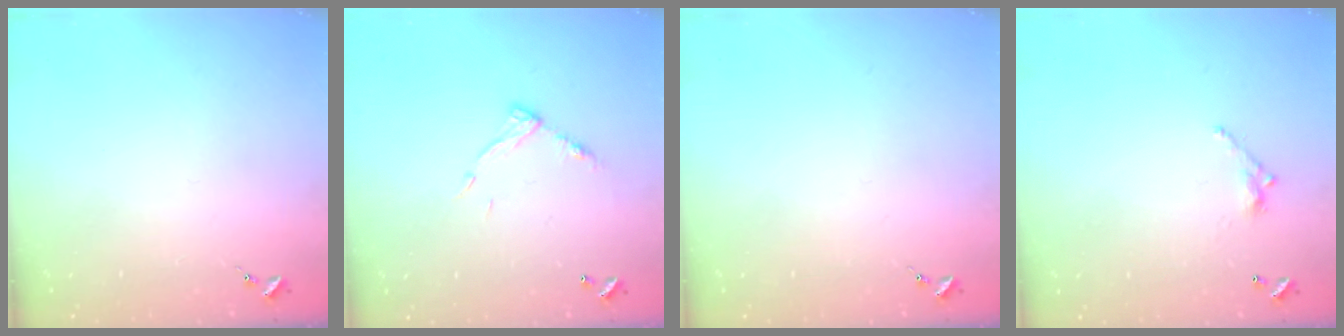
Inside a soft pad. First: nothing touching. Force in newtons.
{"total": 8.9, "press": 8.9, "slide": 0.5}
{"total": 0.0}
{"total": 5.5, "press": 5.4, "slide": 0.4}